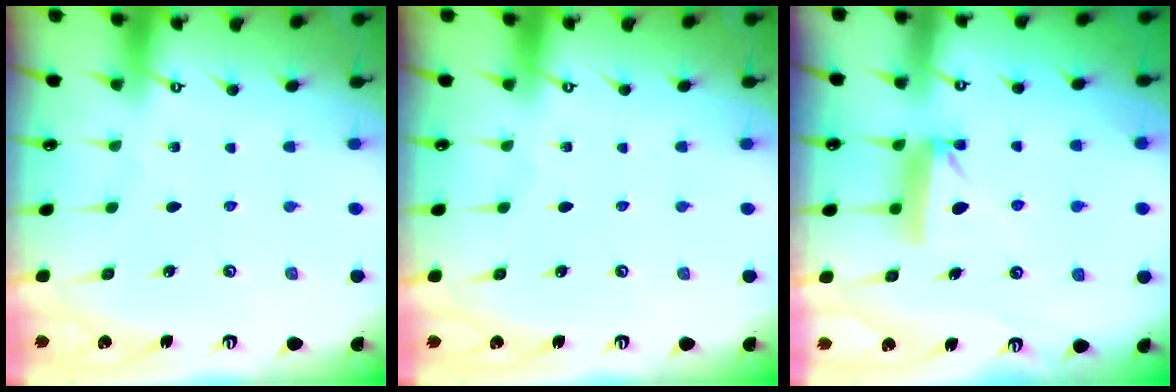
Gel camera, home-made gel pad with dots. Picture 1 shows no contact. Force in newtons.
{"total": 0.0}
{"total": 8.2, "press": 8.2, "slide": 0.2}